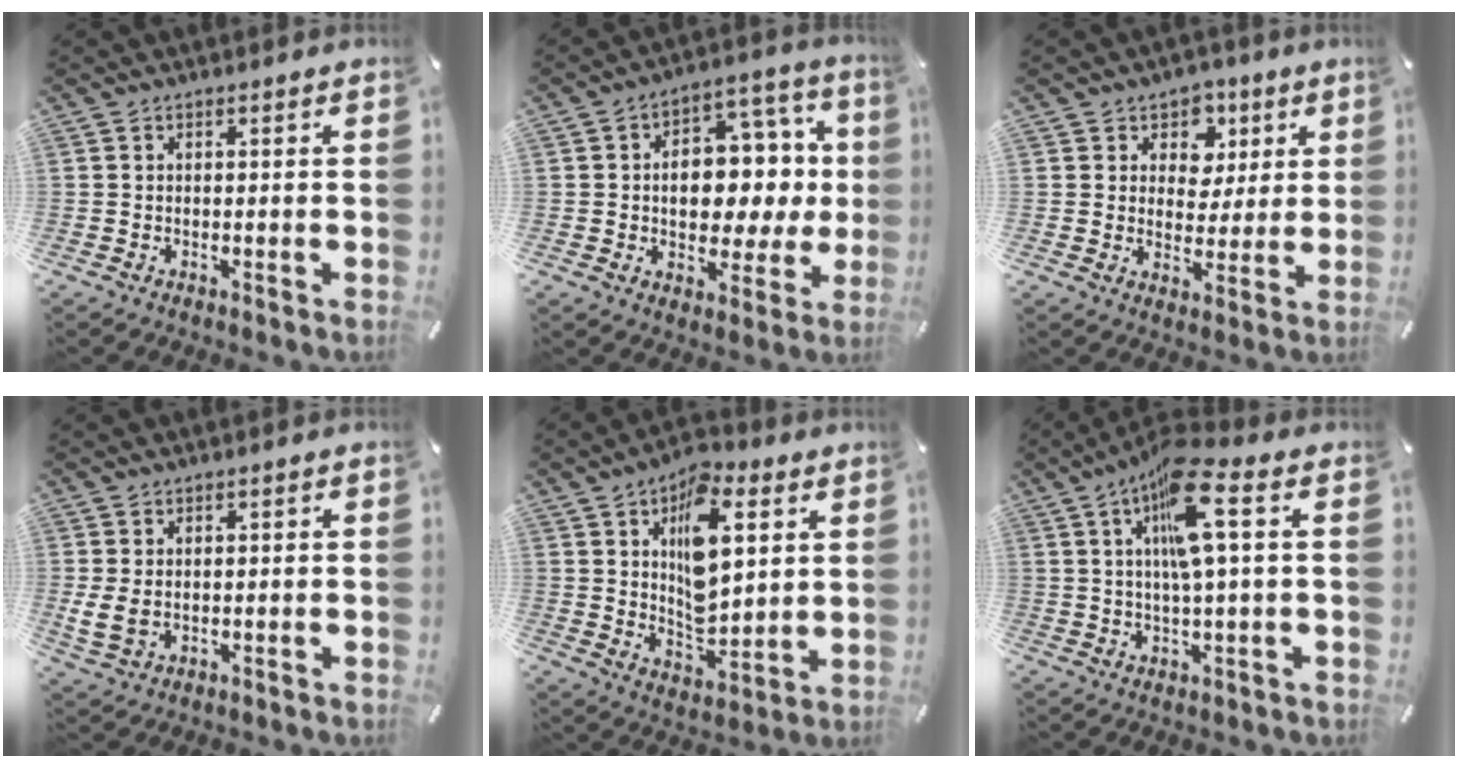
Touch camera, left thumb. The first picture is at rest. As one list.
[{"total": 12.5, "force": [0.0, 9.3, 8.4], "torque": [-0.098, -0.010, 0.005]}, {"total": 7.8, "force": [3.0, 7.0, 1.8], "torque": [-0.021, -0.023, 0.050]}, {"total": 4.5, "force": [0.4, 3.2, 3.2], "torque": [-0.067, -0.001, 0.007]}, {"total": 14.8, "force": [5.4, 8.5, 10.8], "torque": [-0.170, -0.017, 0.092]}, {"total": 12.7, "force": [4.1, 2.0, 11.8], "torque": [-0.215, -0.006, 0.065]}]